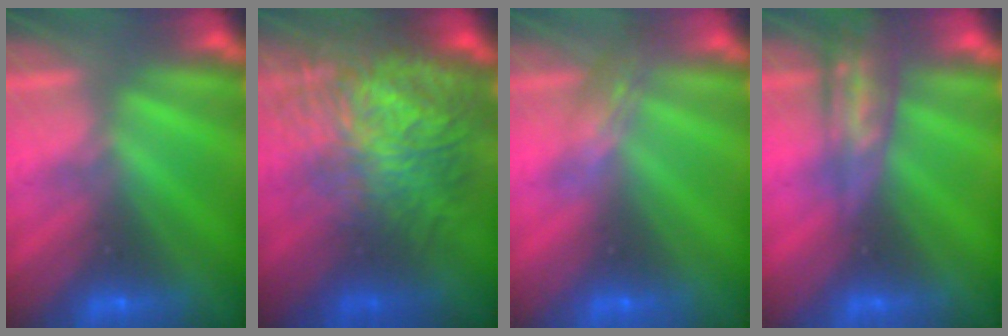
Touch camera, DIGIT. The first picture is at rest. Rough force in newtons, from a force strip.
{"total": 7.6}
{"total": 2.4}
{"total": 2.5}